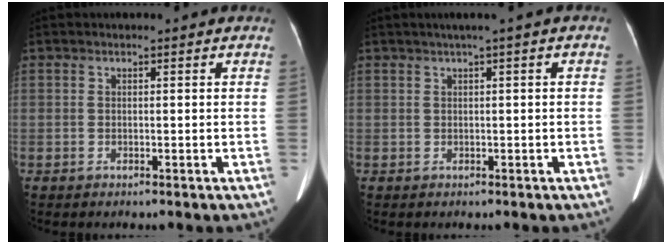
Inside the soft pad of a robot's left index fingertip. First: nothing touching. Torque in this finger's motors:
{"motor_torque": [0.30, -0.50, 0.03, 0.03]}